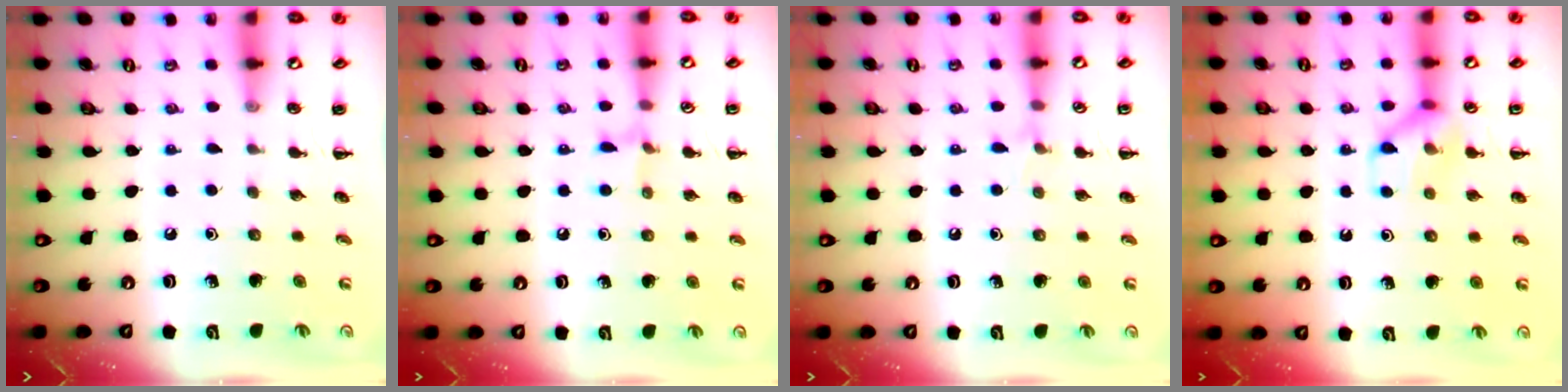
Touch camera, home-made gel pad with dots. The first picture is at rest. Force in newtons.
{"total": 6.0, "press": 5.7, "slide": 1.8}
{"total": 5.1, "press": 4.8, "slide": 1.7}
{"total": 10.4, "press": 10.3, "slide": 0.8}